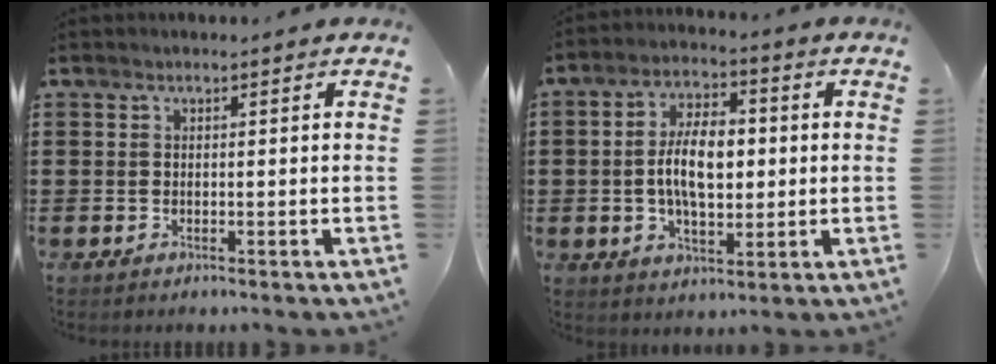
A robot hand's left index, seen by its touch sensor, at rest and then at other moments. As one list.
[{"total": 8.9, "force": [0.1, 4.4, 7.7], "torque": [-0.156, 0.005, -0.007]}]